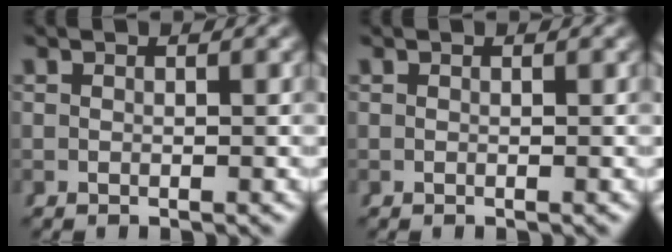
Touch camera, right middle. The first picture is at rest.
{"total": 0.0}